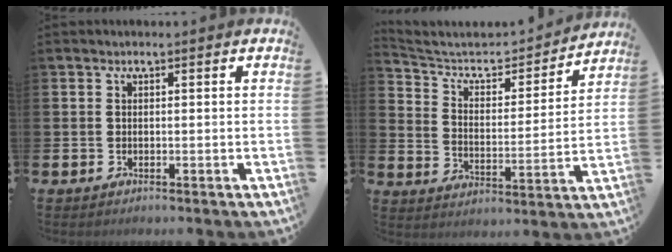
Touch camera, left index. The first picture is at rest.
{"total": 6.5, "force": [5.7, 2.4, 1.8], "torque": [-0.062, -0.046, 0.091]}